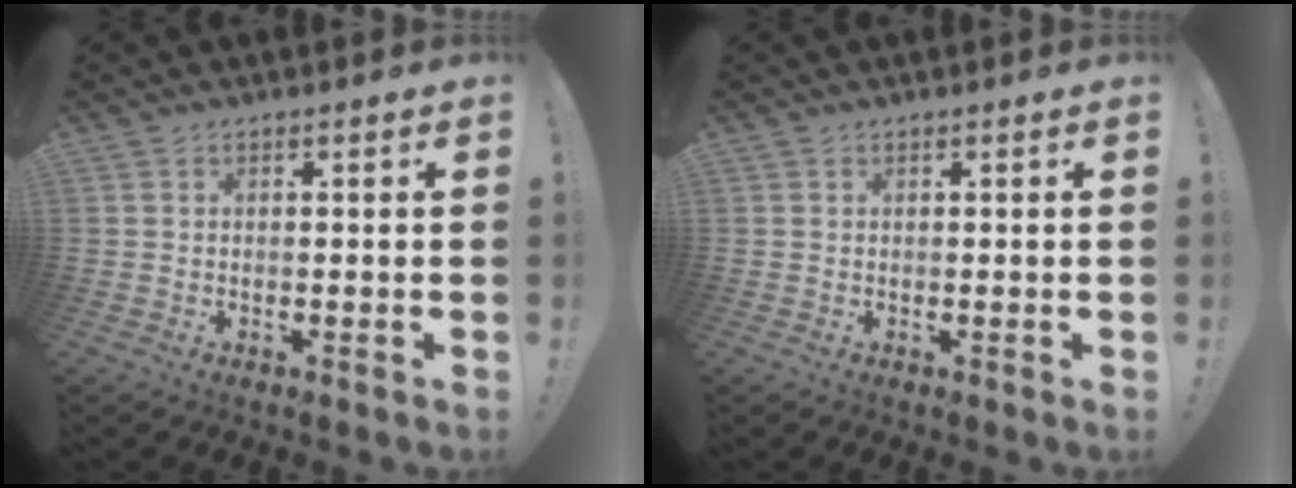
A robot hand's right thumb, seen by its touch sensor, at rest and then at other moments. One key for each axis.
{"total": 0.0}